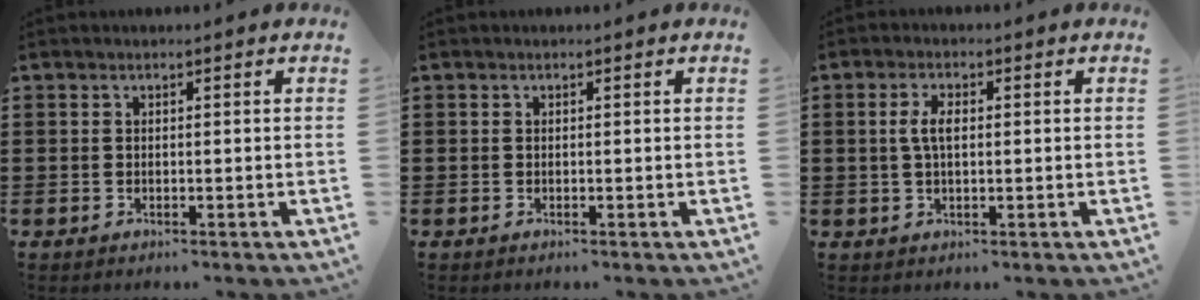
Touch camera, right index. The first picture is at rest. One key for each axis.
{"total": 0.0}
{"total": 3.5, "fx": 0.4, "fy": 1.4, "fz": 3.2, "tx": -0.072, "ty": 0.004, "tz": 0.002}